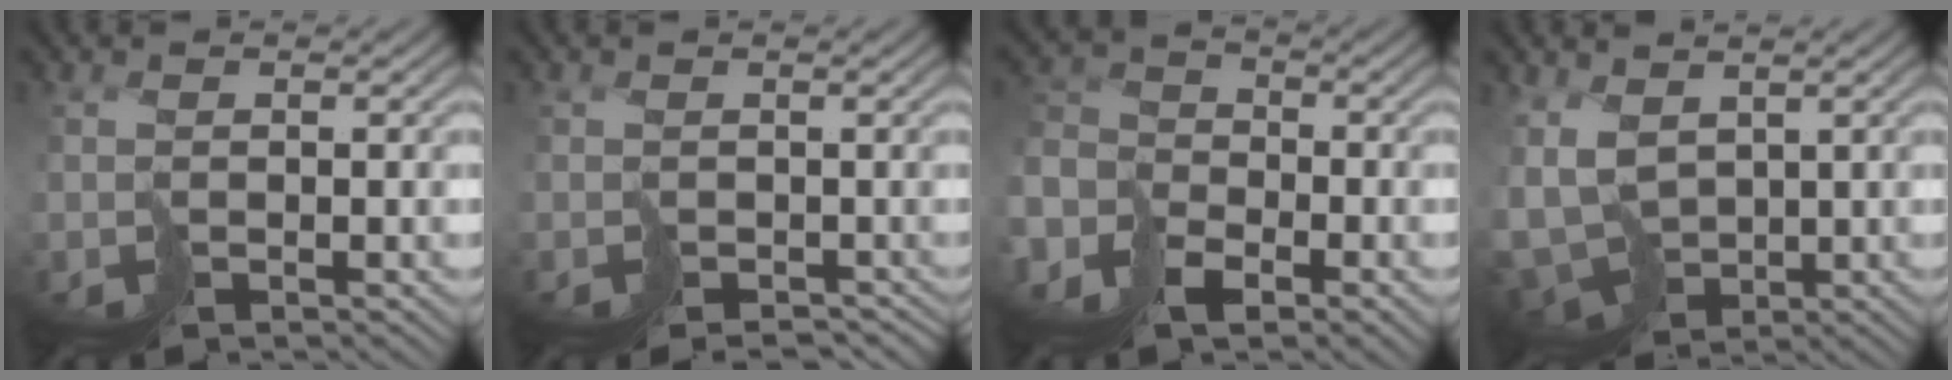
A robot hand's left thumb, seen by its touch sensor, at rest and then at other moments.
{"total": 1.9, "force": [-1.3, 1.2, 0.6], "torque": [-0.003, -0.010, -0.018]}
{"total": 8.7, "force": [-5.4, 5.3, 4.4], "torque": [-0.109, -0.032, -0.101]}
{"total": 7.7, "force": [-0.1, 5.4, 5.5], "torque": [-0.150, -0.028, 0.009]}